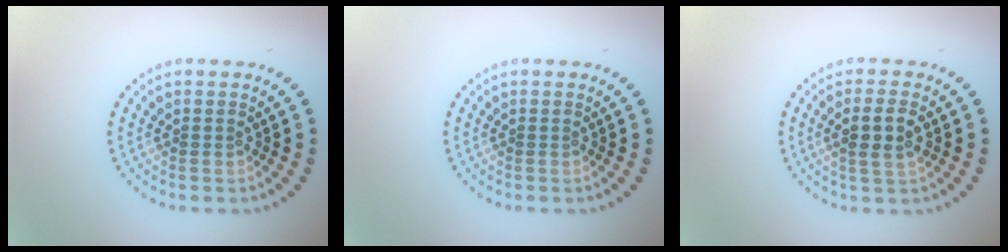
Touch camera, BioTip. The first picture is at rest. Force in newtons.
{"total": 0.0}
{"total": 2.8, "press": 2.7, "slide": 0.8}